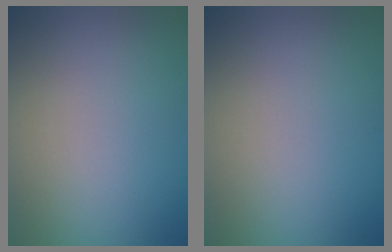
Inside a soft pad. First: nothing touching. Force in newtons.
{"total": 0.0}